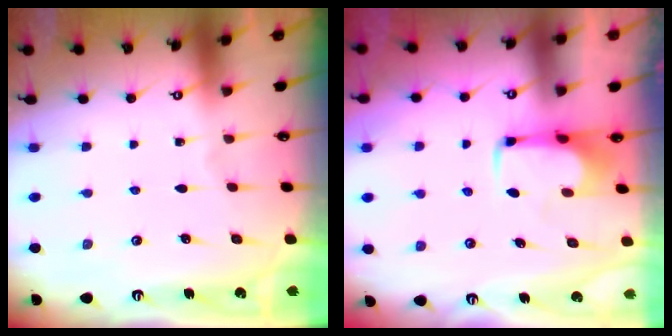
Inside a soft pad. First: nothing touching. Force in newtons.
{"total": 1.6, "press": 1.5, "slide": 0.3}